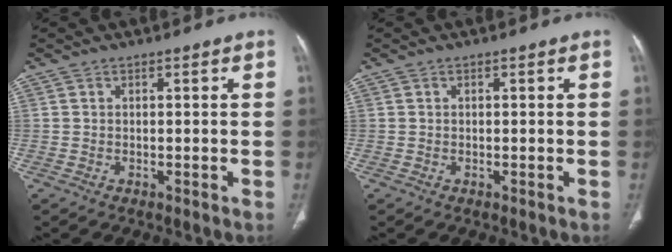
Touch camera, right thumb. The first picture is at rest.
{"total": 0.0}